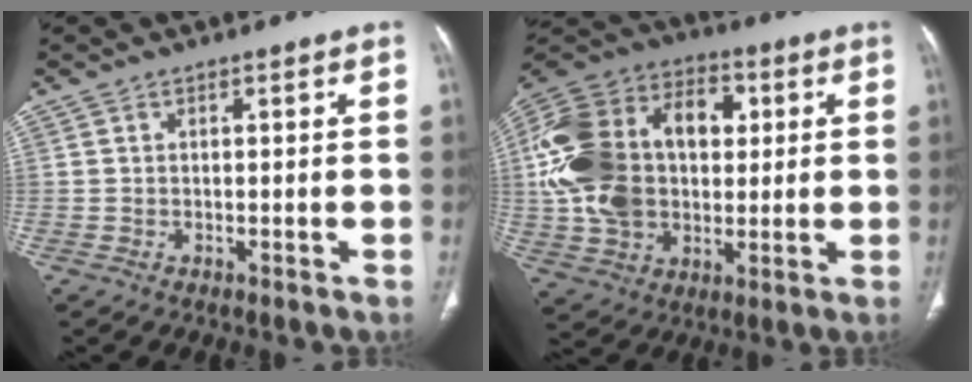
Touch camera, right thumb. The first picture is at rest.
{"total": 26.2, "force": [3.2, 18.0, 18.8], "torque": [-0.373, 0.027, 0.061]}